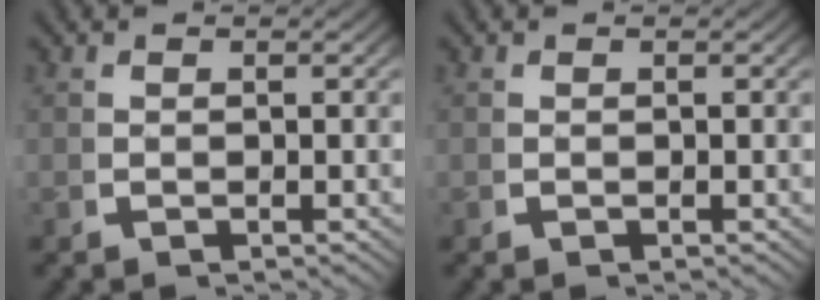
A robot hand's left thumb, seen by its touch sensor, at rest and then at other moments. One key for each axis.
{"total": 0.0}